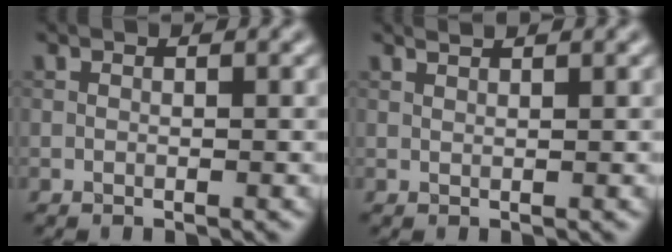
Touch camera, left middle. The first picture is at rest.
{"total": 1.1, "force": [1.0, 0.1, 0.5], "torque": [-0.002, -0.001, 0.010]}